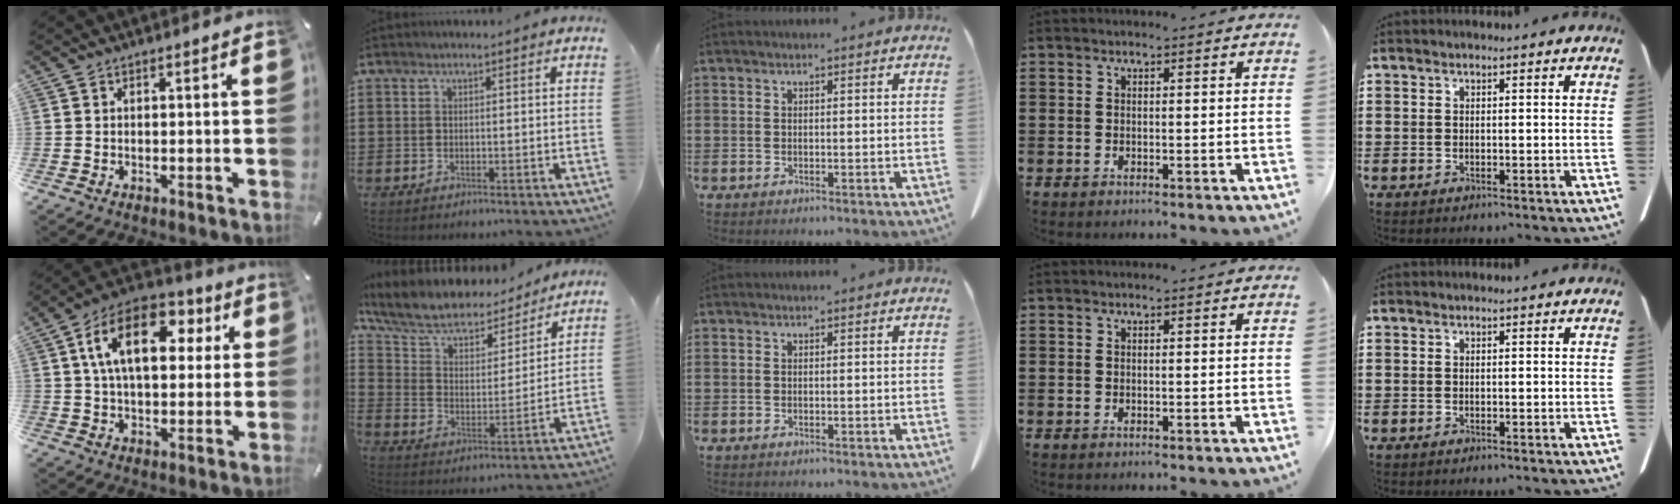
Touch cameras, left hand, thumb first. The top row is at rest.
{"thumb": {"total": 16.5, "force": [5.0, 10.0, 12.1], "torque": [-0.214, 0.004, 0.084]}, "index": {"total": 7.1, "force": [6.0, 2.6, 2.7], "torque": [-0.084, -0.040, 0.102]}}